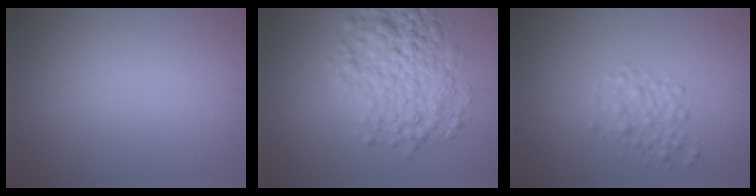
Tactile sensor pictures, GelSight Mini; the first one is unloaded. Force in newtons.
{"total": 6.2, "press": 6.2, "slide": 0.1}
{"total": 2.1, "press": 2.1, "slide": 0.1}